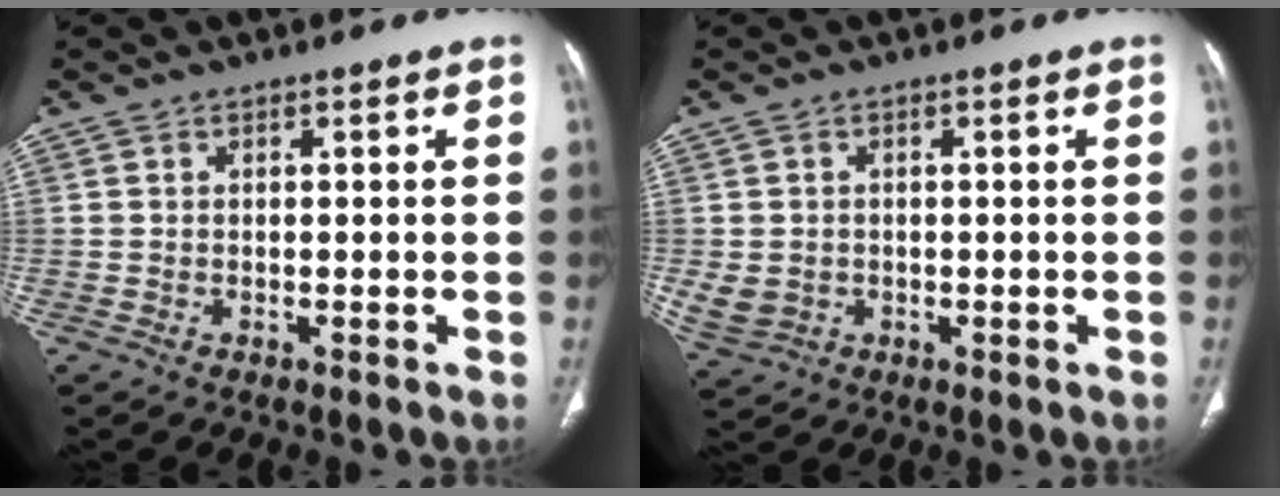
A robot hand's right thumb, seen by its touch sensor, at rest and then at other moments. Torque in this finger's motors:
{"motor_torque": [1.26, 0.84, 0.94, -1.01, 0.18]}